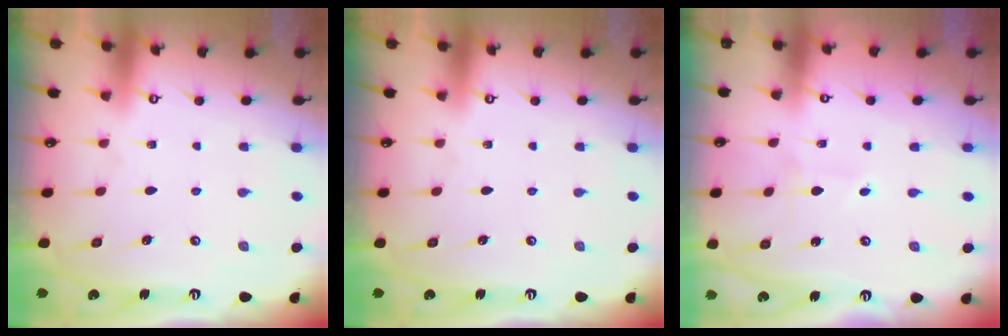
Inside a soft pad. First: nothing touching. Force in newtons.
{"total": 0.0}
{"total": 0.6, "press": 0.6, "slide": 0.0}